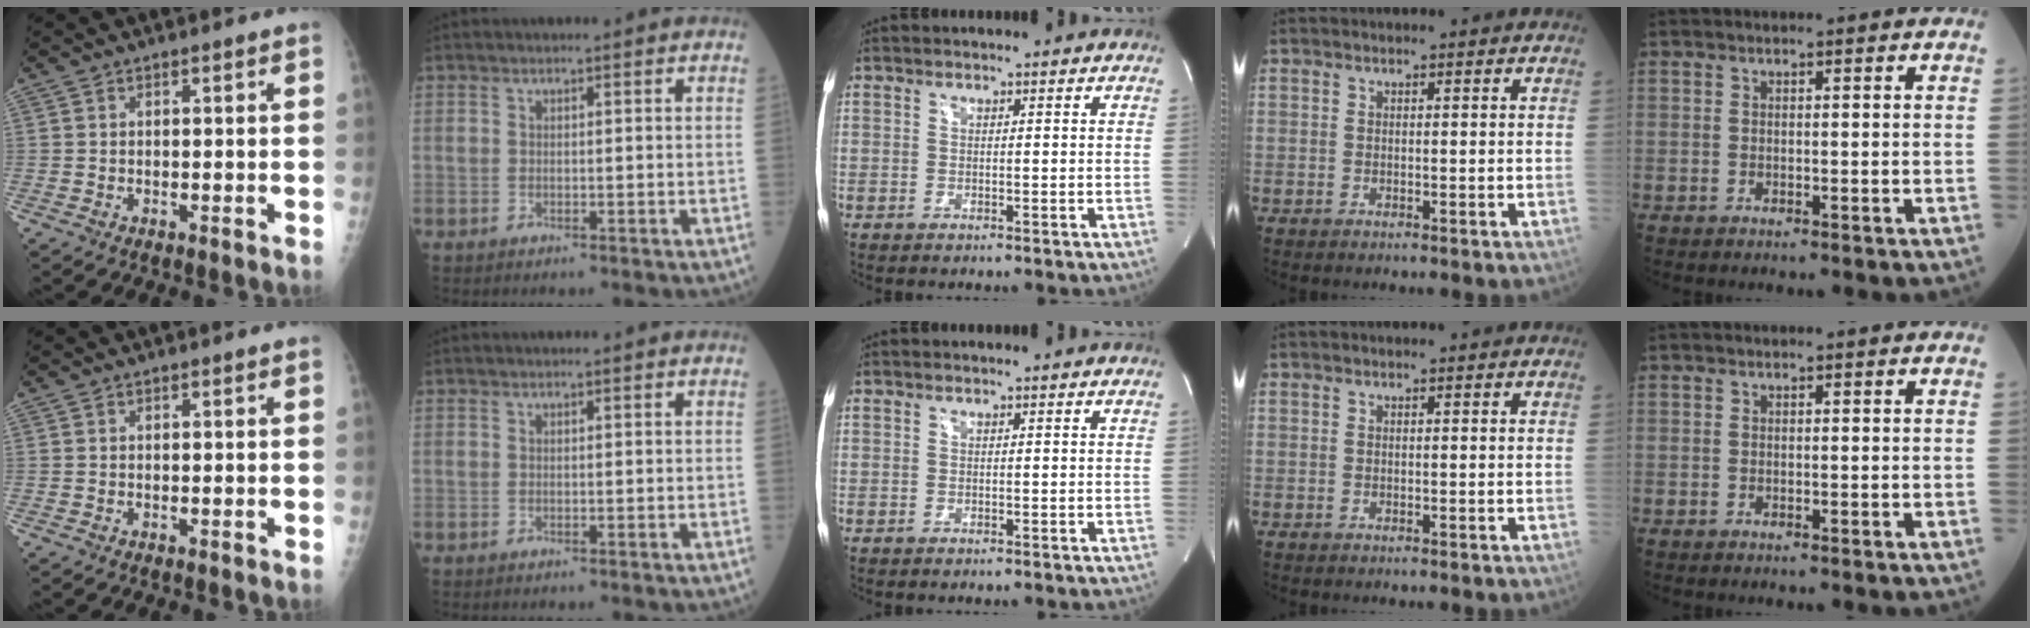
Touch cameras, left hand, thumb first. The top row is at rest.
{}